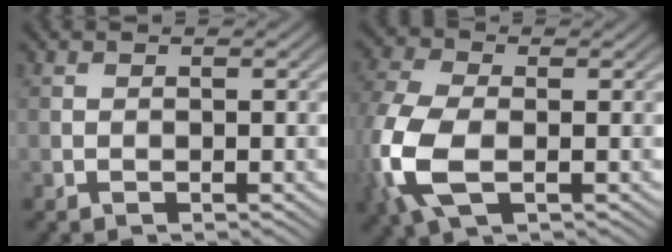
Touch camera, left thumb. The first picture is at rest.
{"total": 10.4, "force": [-2.2, 5.9, 8.2], "torque": [-0.246, -0.010, -0.053]}